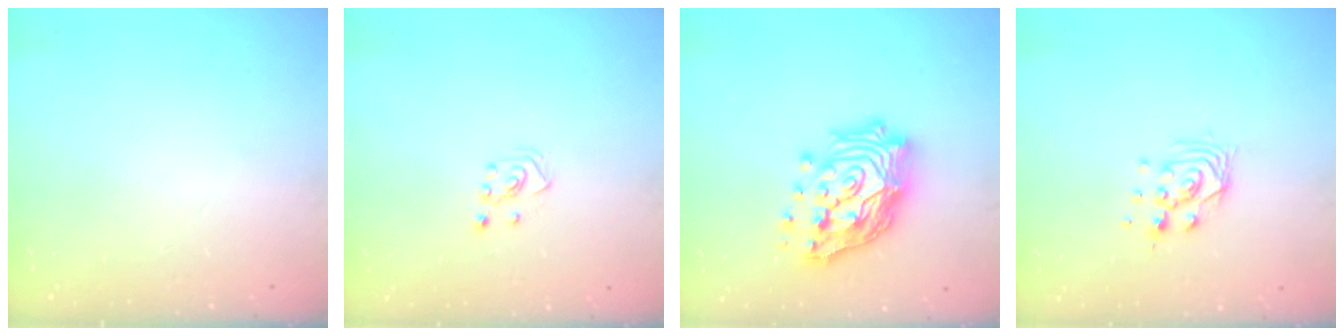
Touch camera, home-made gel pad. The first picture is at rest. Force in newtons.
{"total": 2.3, "press": 2.2, "slide": 0.7}
{"total": 22.7, "press": 22.6, "slide": 1.9}
{"total": 7.9, "press": 7.8, "slide": 0.6}